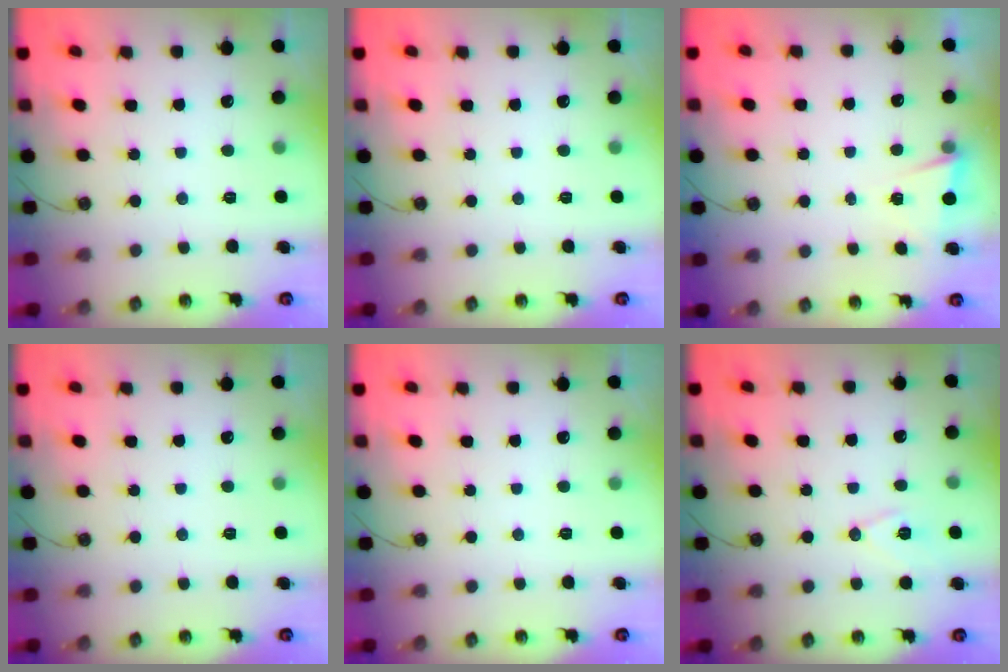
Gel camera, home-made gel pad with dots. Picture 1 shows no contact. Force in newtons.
{"total": 0.0}
{"total": 2.8, "press": 2.6, "slide": 1.0}
{"total": 0.0}
{"total": 0.0}
{"total": 8.2, "press": 7.4, "slide": 3.5}